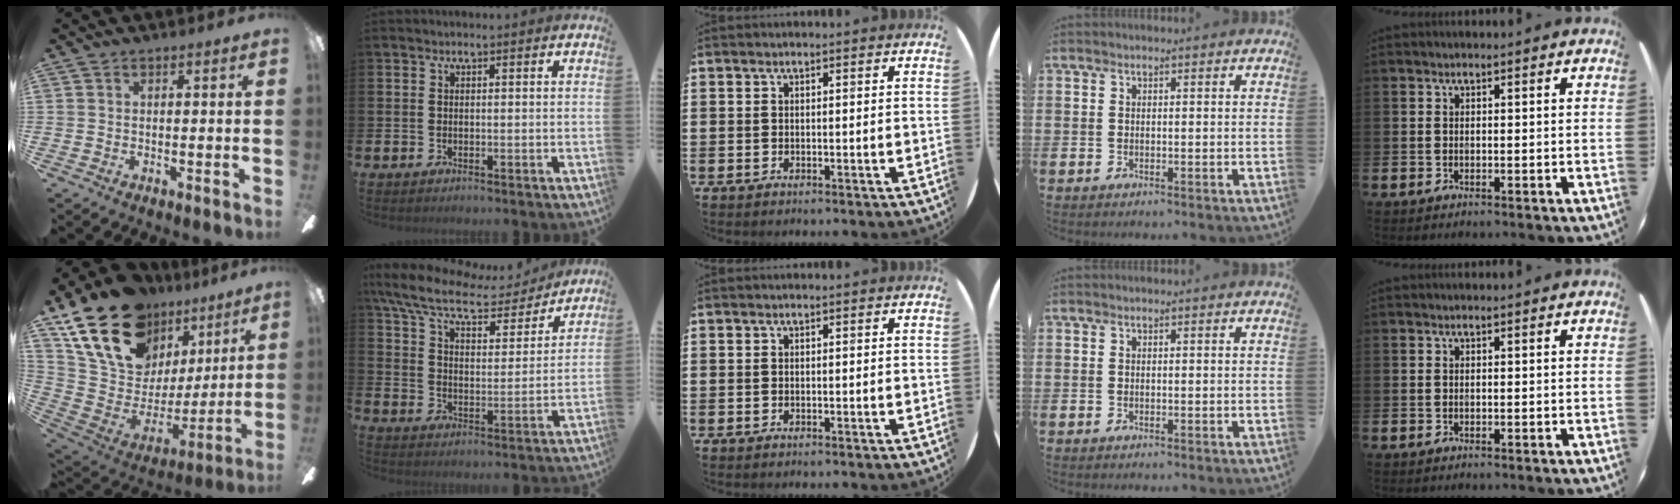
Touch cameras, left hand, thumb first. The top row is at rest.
{"thumb": {"total": 23.8, "force": [15.5, 13.9, 11.5], "torque": [-0.214, -0.082, 0.298]}, "index": {"total": 10.0, "force": [8.2, 2.9, 4.8], "torque": [-0.125, -0.049, 0.138]}}